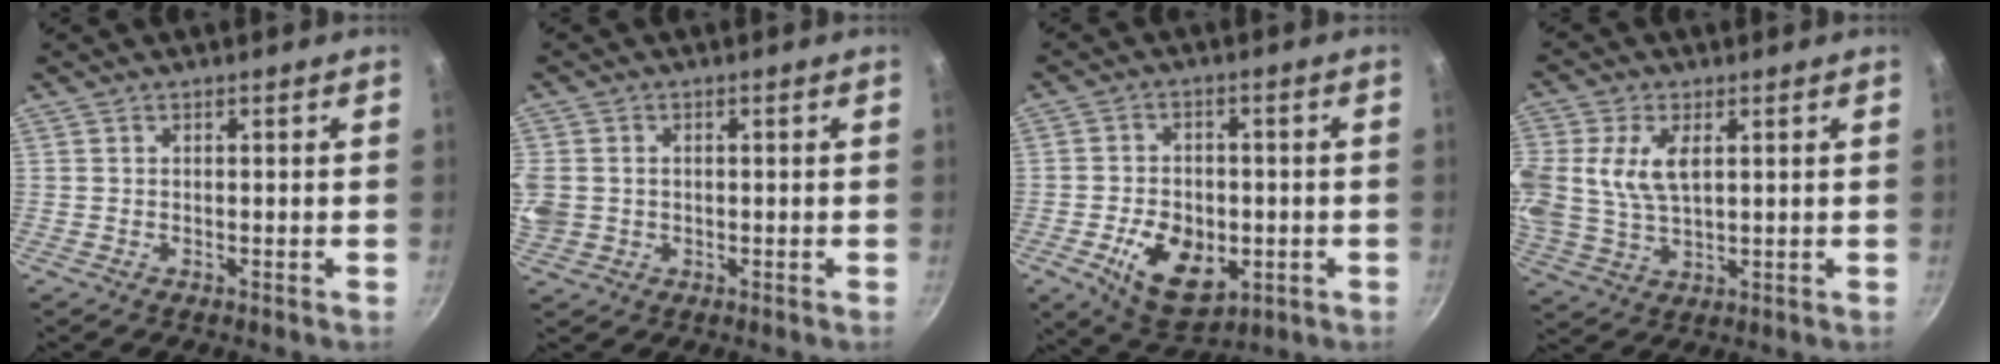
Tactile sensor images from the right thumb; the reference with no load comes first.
{"total": 8.4, "force": [0.3, 7.2, 4.3], "torque": [-0.109, 0.007, 0.010]}
{"total": 12.6, "force": [-3.5, 8.2, 8.9], "torque": [-0.120, -0.001, -0.043]}
{"total": 10.9, "force": [2.6, 6.3, 8.5], "torque": [-0.175, -0.003, 0.051]}